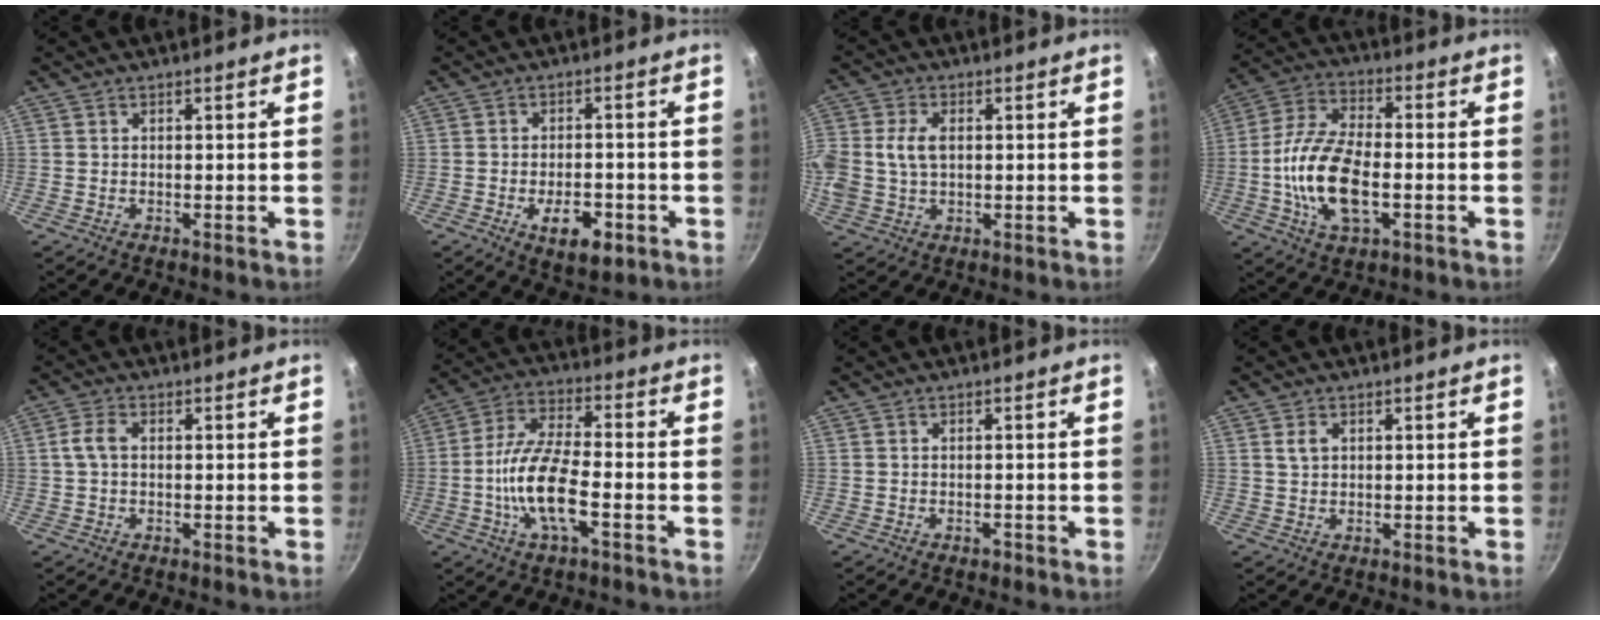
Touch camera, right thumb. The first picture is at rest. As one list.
[{"total": 7.4, "force": [-3.0, 3.6, 5.7], "torque": [-0.078, 0.009, -0.039]}, {"total": 8.6, "force": [0.8, 5.7, 6.3], "torque": [-0.144, 0.009, 0.022]}, {"total": 15.5, "force": [-2.9, 7.5, 13.3], "torque": [-0.264, 0.019, -0.054]}, {"total": 3.5, "force": [0.2, 2.2, 2.7], "torque": [-0.062, 0.009, 0.002]}, {"total": 13.2, "force": [-3.5, 4.7, 11.8], "torque": [-0.240, 0.027, -0.068]}, {"total": 0.6, "force": [-0.4, 0.3, 0.2], "torque": [-0.001, 0.003, -0.006]}, {"total": 2.1, "force": [0.8, 1.4, 1.4], "torque": [-0.027, 0.001, 0.017]}]